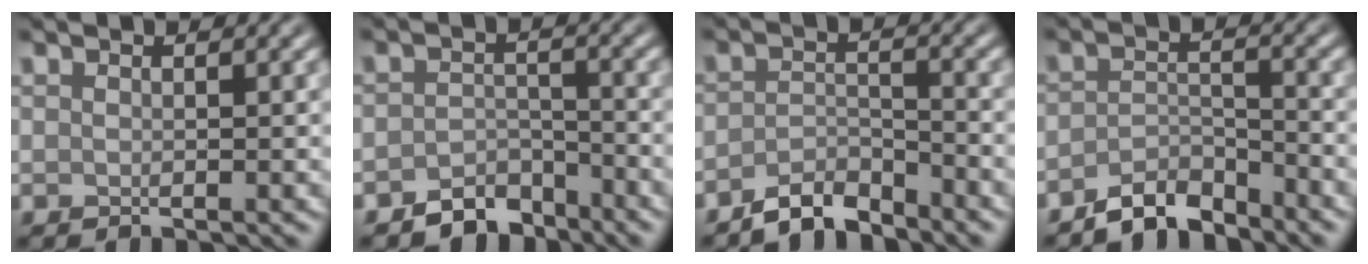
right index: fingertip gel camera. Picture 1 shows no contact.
{"total": 3.5, "force": [-2.8, 1.9, 0.9], "torque": [-0.004, 0.004, -0.052]}
{"total": 3.4, "force": [-3.0, 1.0, 1.3], "torque": [-0.024, 0.005, -0.062]}
{"total": 3.7, "force": [-3.3, 1.2, 1.3], "torque": [-0.023, 0.004, -0.066]}